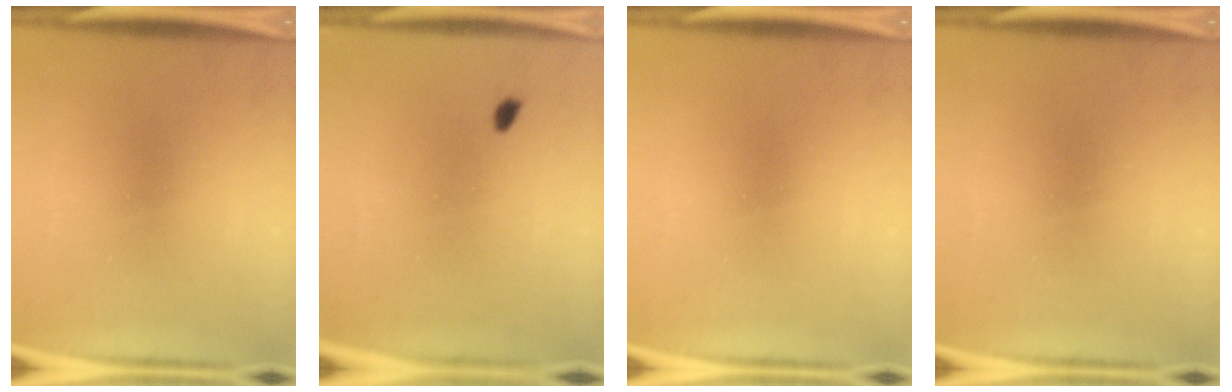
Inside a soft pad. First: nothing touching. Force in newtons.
{"total": 0.9}
{"total": 0.0}
{"total": 0.0}